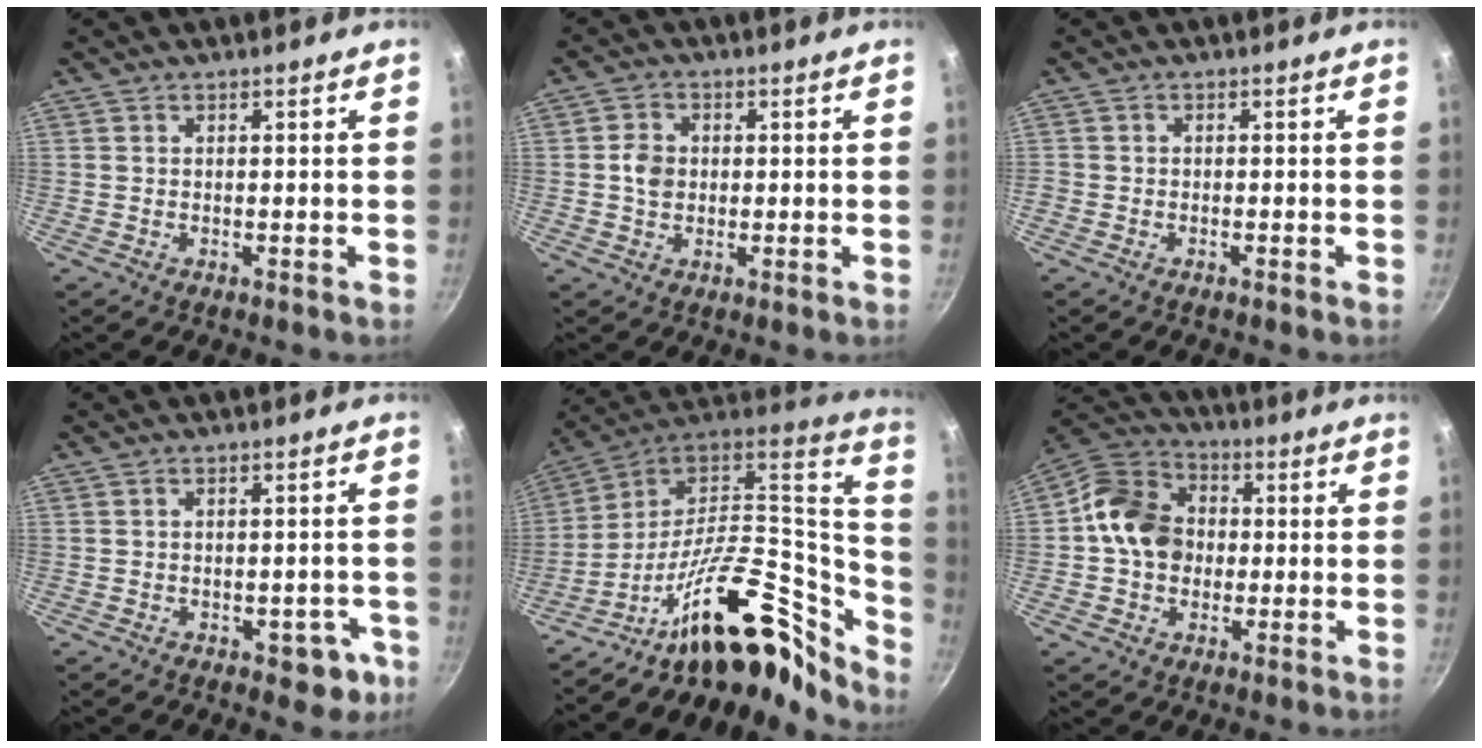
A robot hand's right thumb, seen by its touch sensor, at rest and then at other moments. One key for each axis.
{"total": 4.0, "fx": 0.2, "fy": 3.2, "fz": 2.4, "tx": -0.029, "ty": 0.006, "tz": -0.003}
{"total": 0.7, "fx": -0.6, "fy": 0.3, "fz": 0.2, "tx": -0.013, "ty": 0.004, "tz": -0.015}
{"total": 5.8, "fx": -2.5, "fy": 3.3, "fz": 4.0, "tx": -0.019, "ty": 0.023, "tz": -0.021}
{"total": 28.5, "fx": -14.7, "fy": 15.3, "fz": 19.1, "tx": -0.227, "ty": 0.099, "tz": -0.244}
{"total": 12.5, "fx": 0.1, "fy": 10.3, "fz": 7.1, "tx": -0.095, "ty": 0.023, "tz": -0.017}